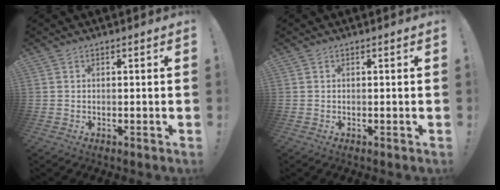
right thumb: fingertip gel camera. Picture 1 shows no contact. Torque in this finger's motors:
{"motor_torque": [0.00, 0.00, 0.00, 0.00, 0.00]}